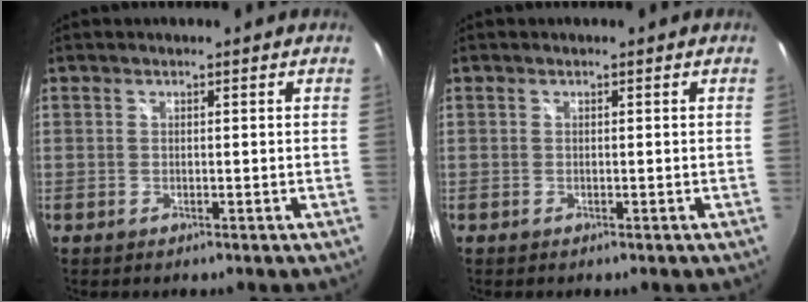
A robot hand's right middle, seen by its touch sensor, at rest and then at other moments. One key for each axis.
{"total": 0.0}